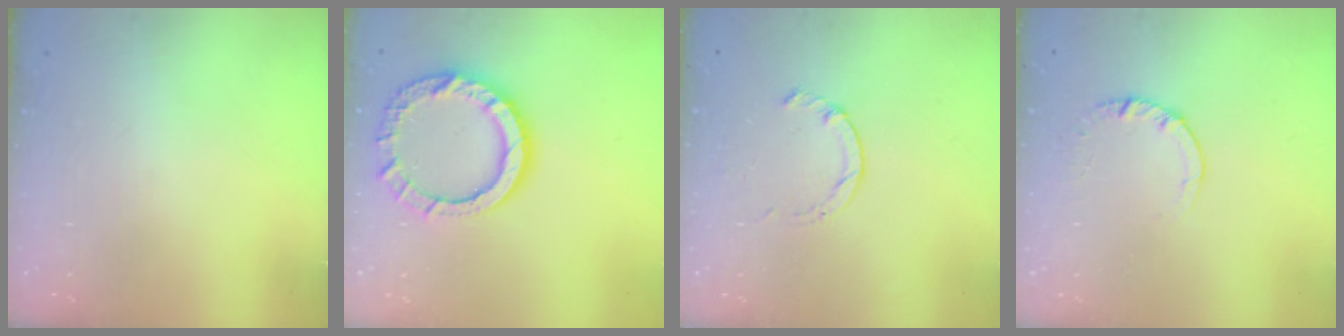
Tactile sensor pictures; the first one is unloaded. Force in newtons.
{"total": 12.9, "press": 12.8, "slide": 1.4}
{"total": 1.0, "press": 1.0, "slide": 0.3}
{"total": 2.5, "press": 2.5, "slide": 0.2}